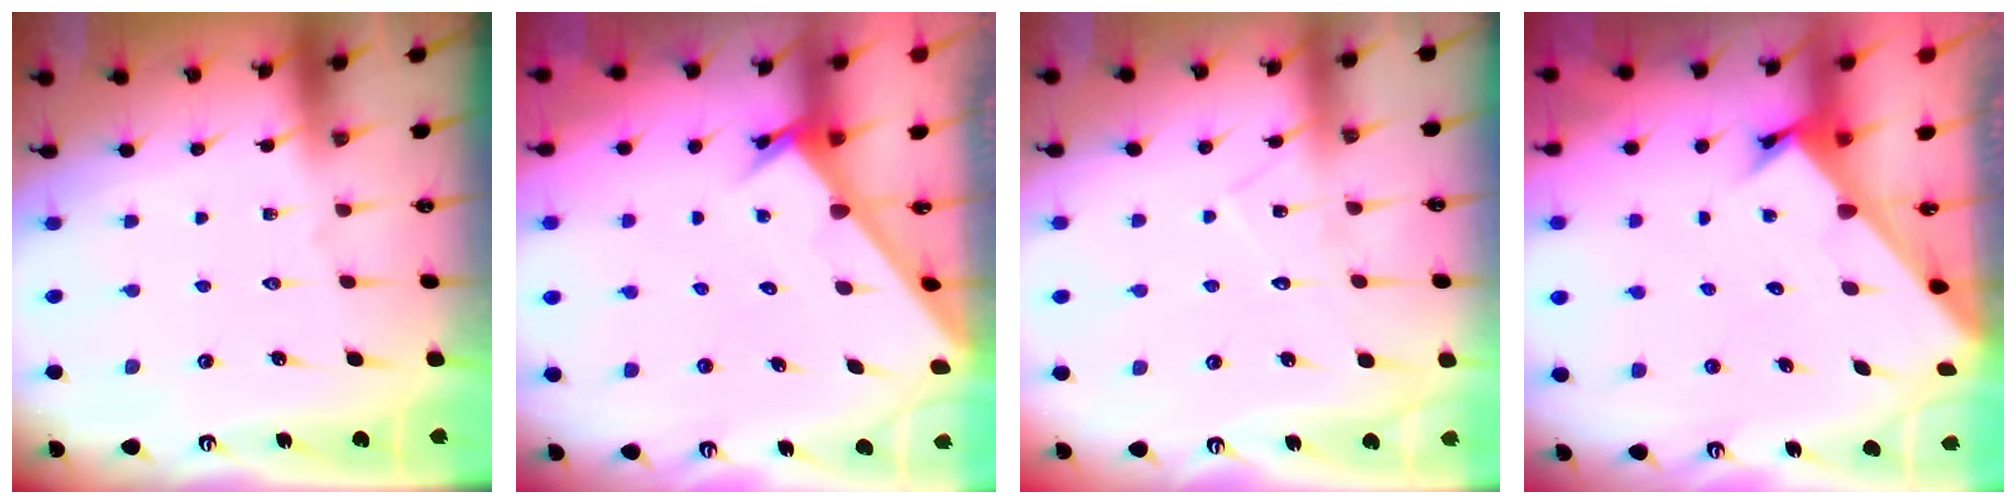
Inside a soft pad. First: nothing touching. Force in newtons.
{"total": 2.9, "press": 2.9, "slide": 0.1}
{"total": 7.9, "press": 7.9, "slide": 0.5}
{"total": 3.7, "press": 3.7, "slide": 0.2}